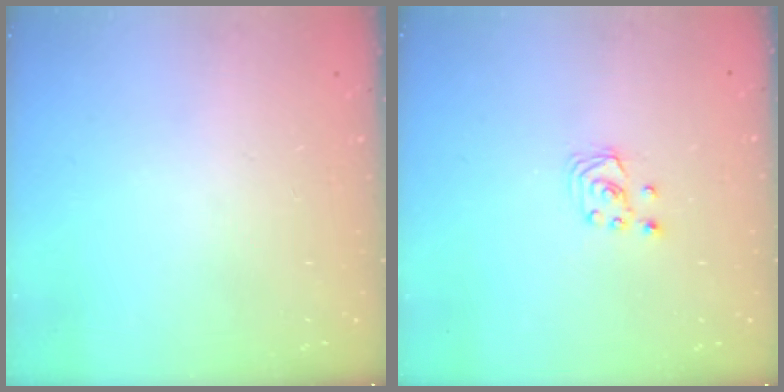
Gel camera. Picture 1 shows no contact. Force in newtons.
{"total": 2.7, "press": 2.7, "slide": 0.3}